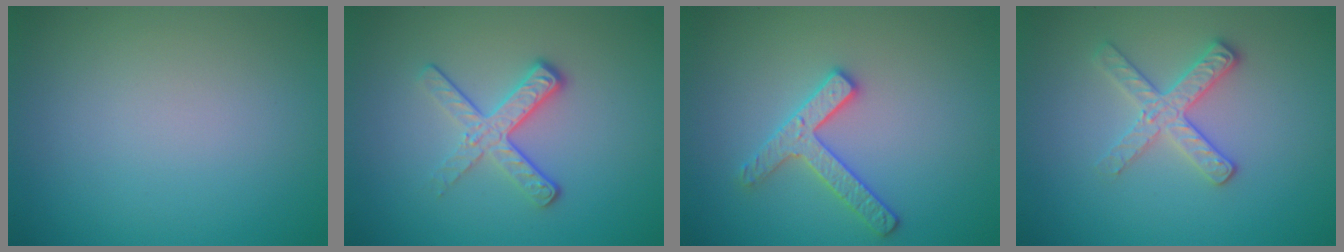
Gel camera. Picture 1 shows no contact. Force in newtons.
{"total": 3.5, "press": 2.4, "slide": 2.5}
{"total": 2.6, "press": 2.6, "slide": 0.4}
{"total": 2.7, "press": 2.6, "slide": 0.9}